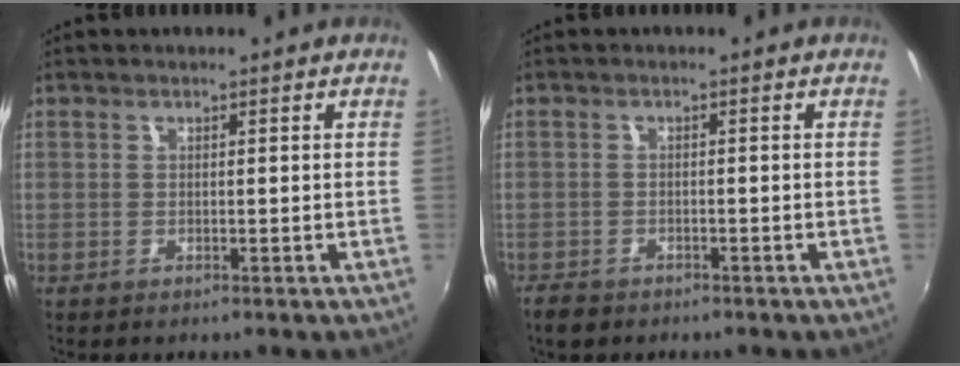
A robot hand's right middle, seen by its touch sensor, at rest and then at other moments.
{"total": 3.1, "force": [-2.5, 1.6, 1.2], "torque": [-0.034, -0.005, -0.046]}